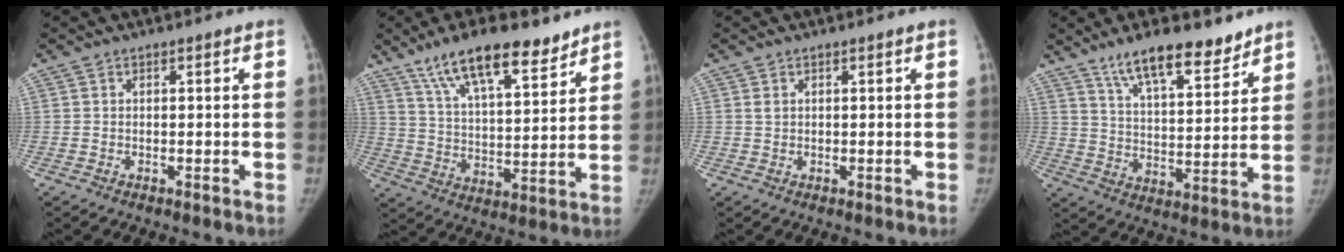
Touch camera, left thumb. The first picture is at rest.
{"total": 16.5, "force": [11.7, 5.3, 10.4], "torque": [-0.148, -0.051, 0.206]}
{"total": 0.8, "force": [0.4, 0.5, 0.4], "torque": [-0.007, 0.001, 0.009]}
{"total": 14.2, "force": [10.6, 4.5, 8.3], "torque": [-0.107, -0.063, 0.182]}